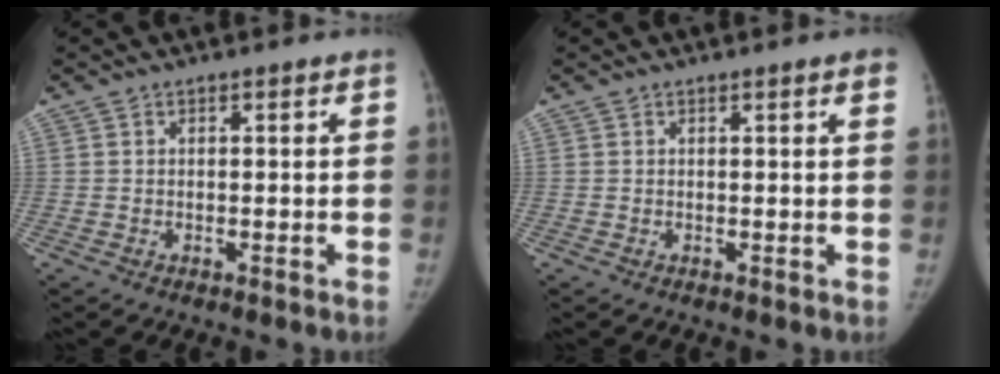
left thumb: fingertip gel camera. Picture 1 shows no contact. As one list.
[{"total": 1.9, "force": [1.1, 0.1, 1.5], "torque": [-0.018, 0.002, 0.011]}]